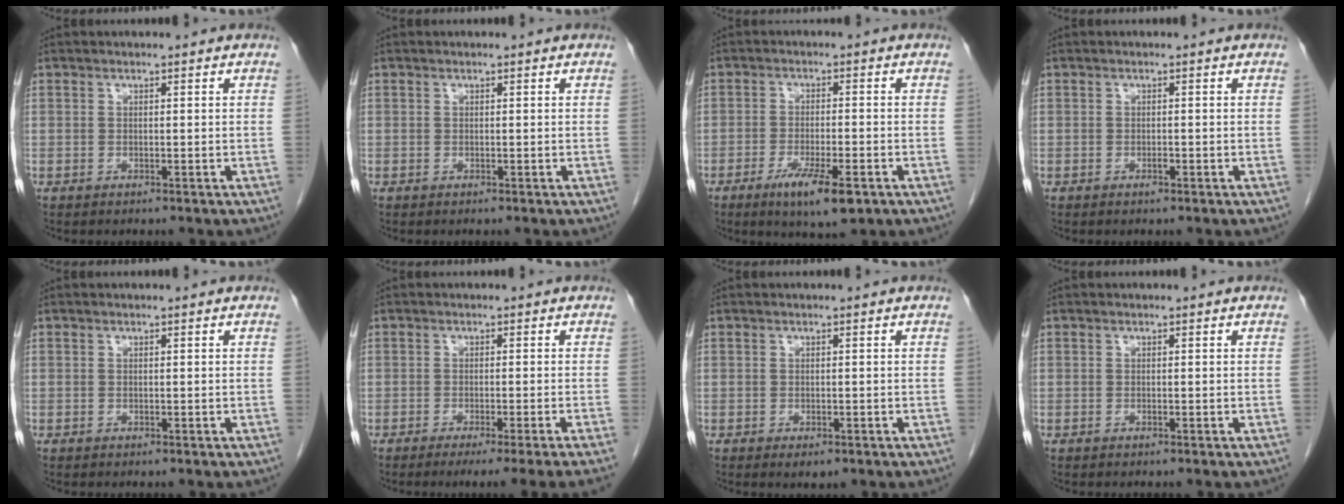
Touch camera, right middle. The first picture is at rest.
{"total": 0.0}
{"total": 7.3, "force": [-4.0, 1.2, 6.0], "torque": [-0.106, -0.014, -0.061]}
{"total": 0.7, "force": [-0.4, 0.2, 0.5], "torque": [-0.011, 0.001, -0.006]}
{"total": 0.0}
{"total": 8.8, "force": [-6.9, -2.0, 5.0], "torque": [-0.044, -0.015, -0.096]}
{"total": 2.0, "force": [-1.2, 0.9, 1.4], "torque": [-0.018, -0.002, -0.009]}
{"total": 0.0}